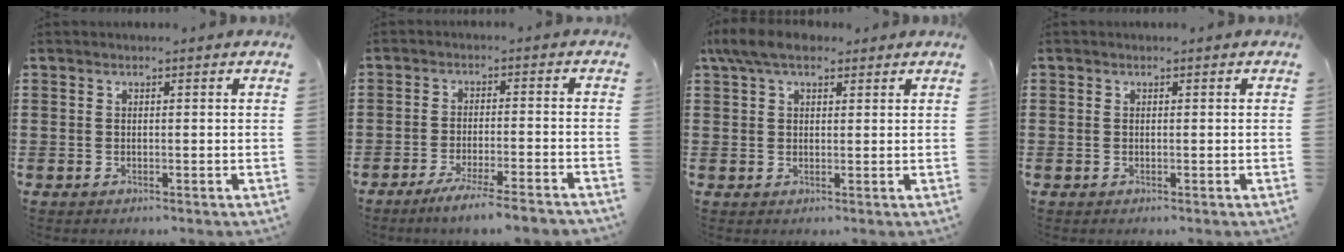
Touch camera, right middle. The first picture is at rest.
{"total": 4.7, "force": [-4.1, -0.4, 2.3], "torque": [-0.040, -0.012, -0.075]}
{"total": 5.1, "force": [3.7, 1.7, 3.1], "torque": [-0.072, 0.007, 0.069]}
{"total": 0.0}